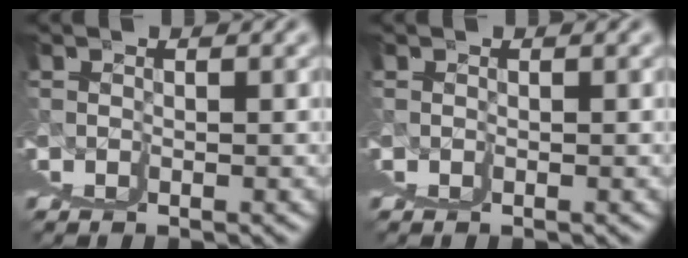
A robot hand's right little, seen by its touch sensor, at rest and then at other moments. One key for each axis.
{"total": 0.0}